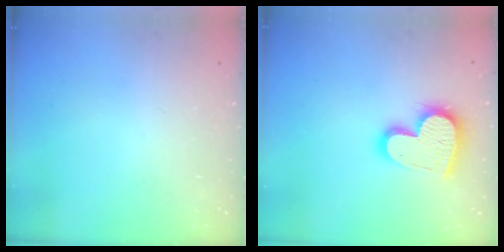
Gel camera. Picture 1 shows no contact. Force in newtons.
{"total": 16.9, "press": 16.8, "slide": 1.3}